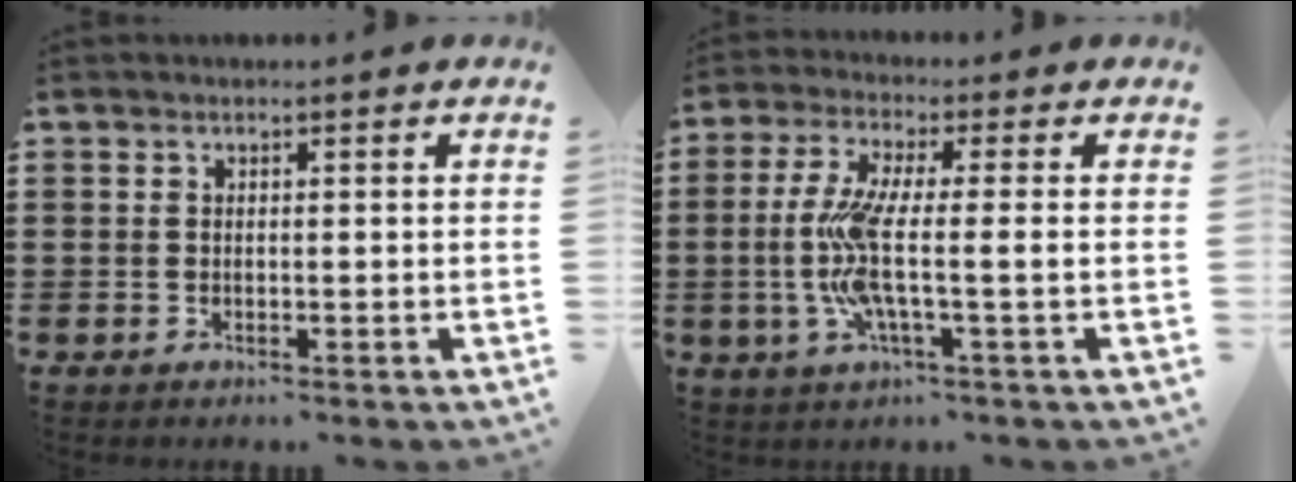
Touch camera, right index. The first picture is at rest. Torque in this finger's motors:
{"motor_torque": [2.05, -0.09, 0.74, 0.21]}